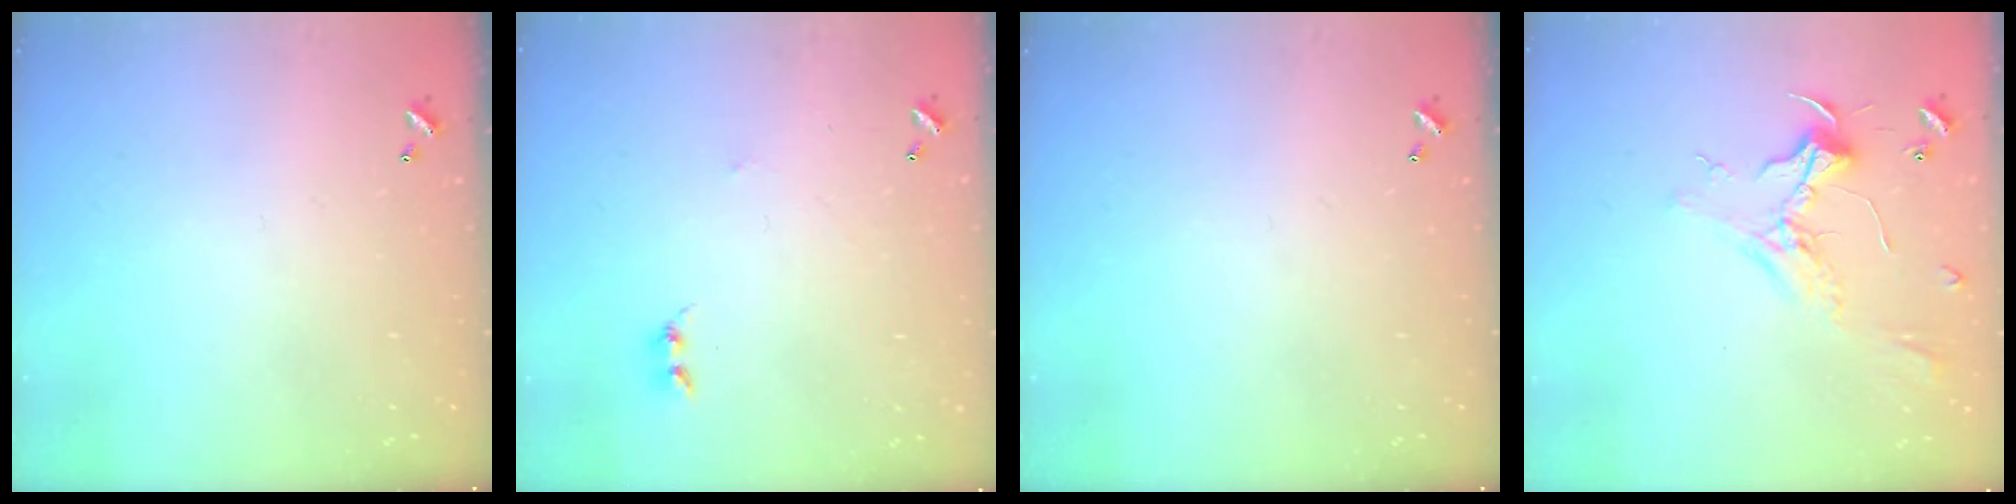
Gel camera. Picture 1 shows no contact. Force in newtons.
{"total": 2.9, "press": 2.8, "slide": 0.4}
{"total": 0.0}
{"total": 2.3, "press": 2.2, "slide": 0.8}